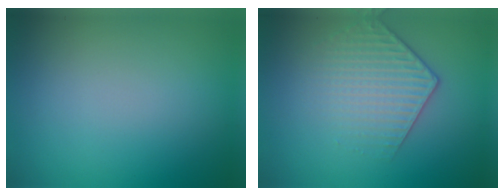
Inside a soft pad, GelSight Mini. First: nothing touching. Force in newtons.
{"total": 3.1, "press": 3.0, "slide": 0.9}